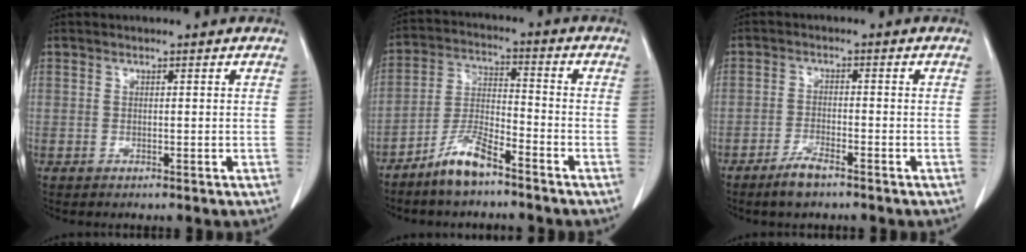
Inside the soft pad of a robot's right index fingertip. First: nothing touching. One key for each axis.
{"total": 7.6, "fx": -5.7, "fy": 1.6, "fz": 4.7, "tx": -0.097, "ty": -0.007, "tz": -0.114}
{"total": 3.5, "fx": -2.7, "fy": 0.7, "fz": 2.2, "tx": -0.041, "ty": 0.000, "tz": -0.049}